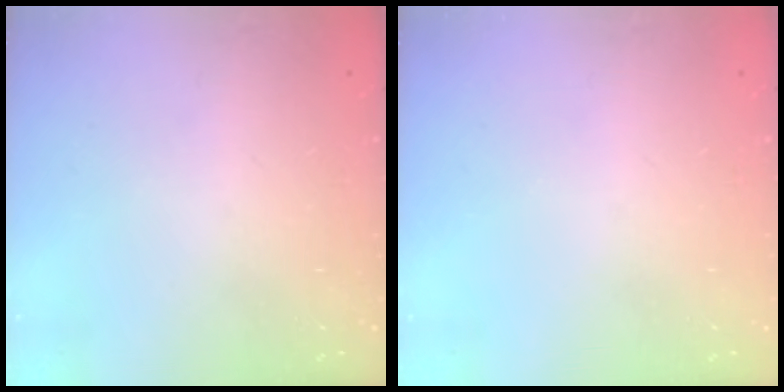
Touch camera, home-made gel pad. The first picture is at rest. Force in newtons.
{"total": 0.0}